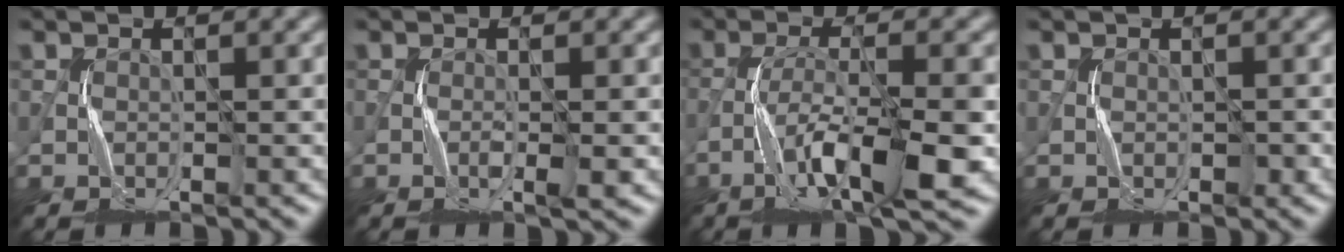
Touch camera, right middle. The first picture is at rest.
{"total": 1.5, "force": [-0.4, 0.0, 1.4], "torque": [-0.029, 0.003, -0.010]}
{"total": 7.9, "force": [-4.0, 1.5, 6.7], "torque": [-0.120, 0.003, -0.073]}
{"total": 0.6, "force": [-0.1, 0.5, 0.3], "torque": [-0.005, -0.001, -0.002]}